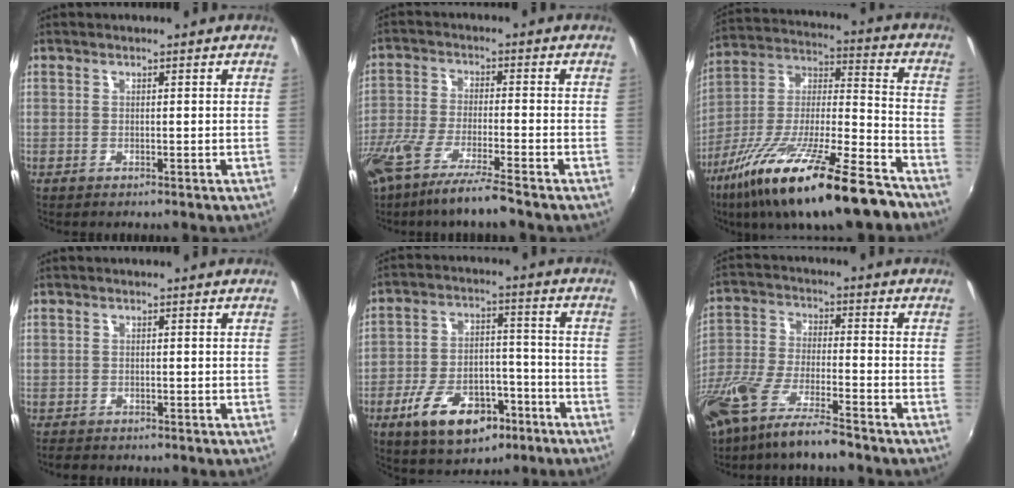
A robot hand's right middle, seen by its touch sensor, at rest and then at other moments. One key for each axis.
{"total": 11.9, "fx": -9.0, "fy": 0.5, "fz": 7.7, "tx": -0.161, "ty": -0.042, "tz": -0.162}
{"total": 26.1, "fx": -17.3, "fy": 5.6, "fz": 18.7, "tx": -0.327, "ty": -0.040, "tz": -0.288}
{"total": 1.8, "fx": -1.5, "fy": 1.0, "fz": 0.2, "tx": -0.011, "ty": -0.004, "tz": -0.026}
{"total": 14.9, "fx": -8.3, "fy": 8.0, "fz": 9.5, "tx": -0.191, "ty": 0.006, "tz": -0.126}
{"total": 13.8, "fx": -10.2, "fy": 2.5, "fz": 8.9, "tx": -0.189, "ty": -0.034, "tz": -0.192}